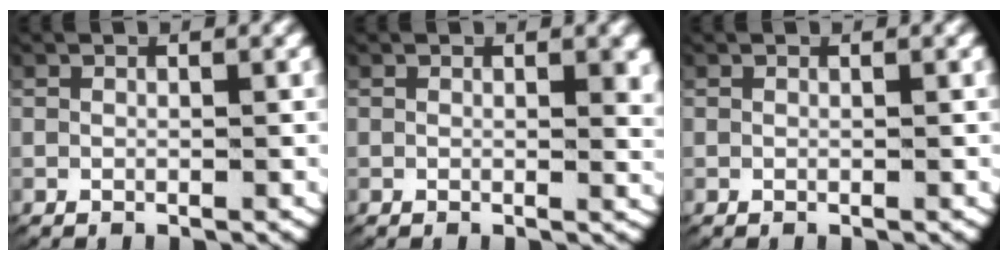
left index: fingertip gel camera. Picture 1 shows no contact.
{"total": 0.9, "force": [0.5, 0.1, 0.7], "torque": [-0.008, -0.008, 0.008]}
{"total": 0.0}